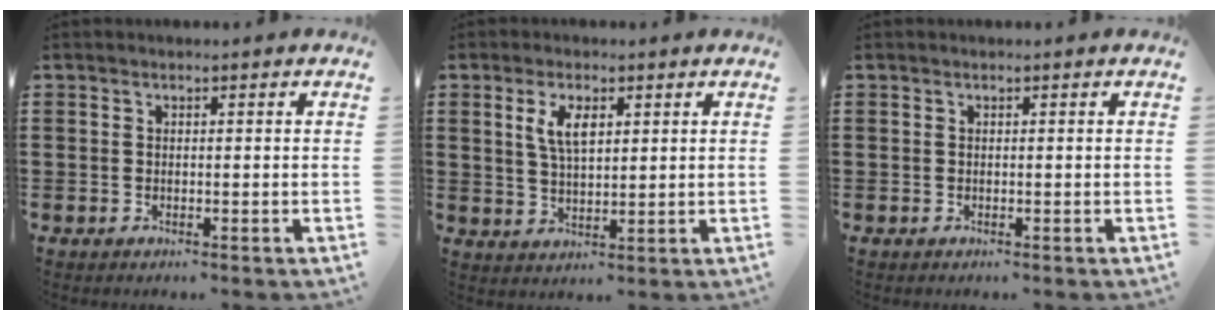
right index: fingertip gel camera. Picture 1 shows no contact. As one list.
[{"total": 4.7, "force": [1.7, 2.0, 3.9], "torque": [-0.084, 0.007, 0.030]}, {"total": 0.0}]